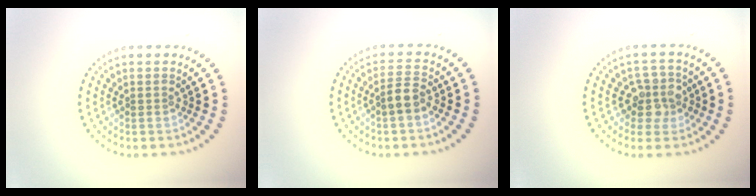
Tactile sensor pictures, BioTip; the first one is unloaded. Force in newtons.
{"total": 2.0, "press": 1.8, "slide": 0.9}
{"total": 2.9, "press": 2.6, "slide": 1.2}